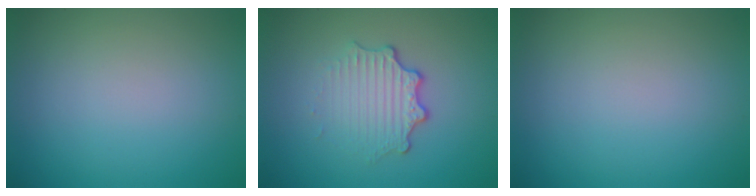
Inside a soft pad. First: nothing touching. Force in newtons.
{"total": 3.3, "press": 2.5, "slide": 2.2}
{"total": 0.0}